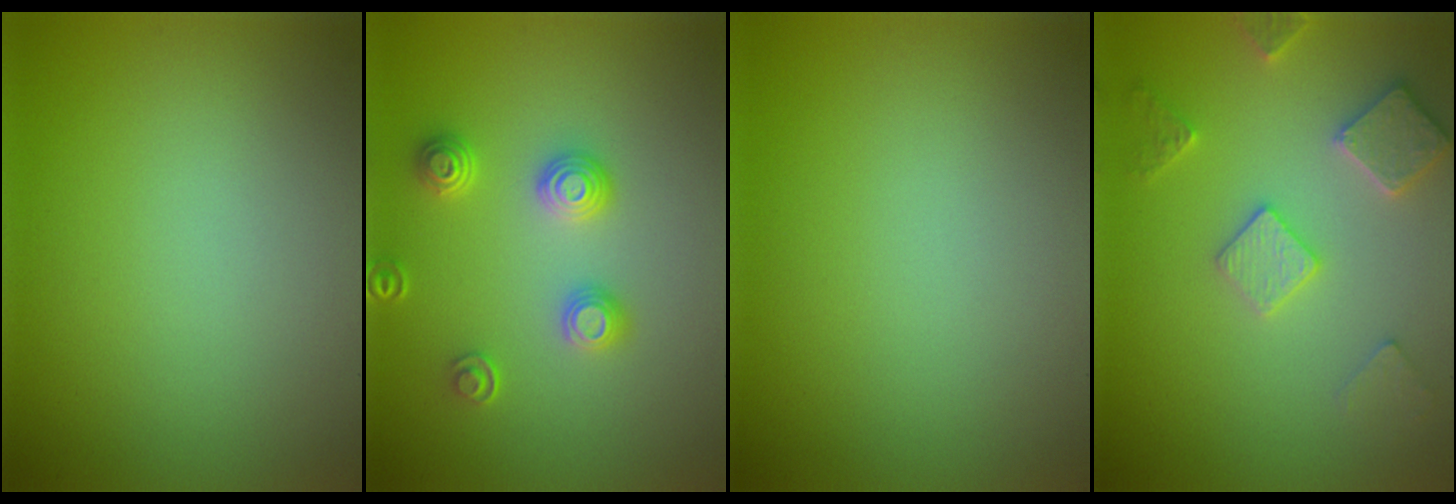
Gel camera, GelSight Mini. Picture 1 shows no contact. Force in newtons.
{"total": 3.0, "press": 2.6, "slide": 1.3}
{"total": 0.0}
{"total": 3.8, "press": 3.7, "slide": 0.8}